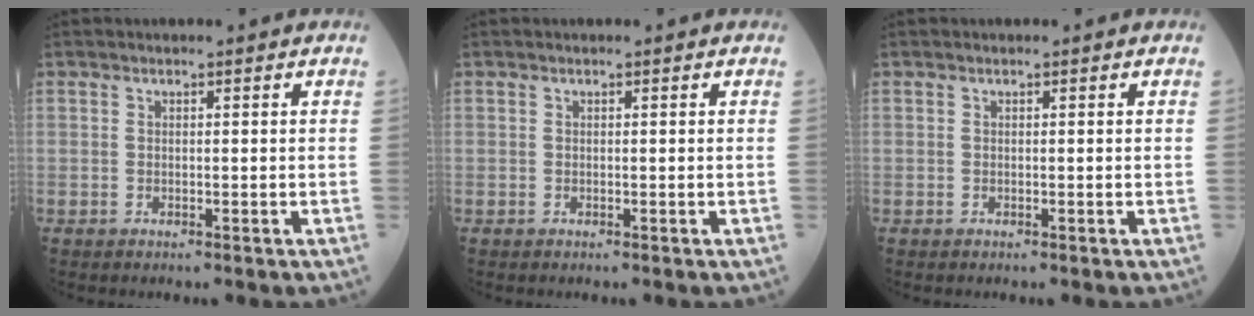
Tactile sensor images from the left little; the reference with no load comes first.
{"total": 0.0}
{"total": 0.0}